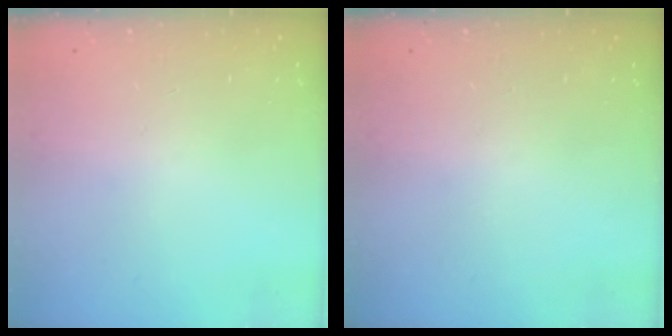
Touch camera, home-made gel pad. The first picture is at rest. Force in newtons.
{"total": 0.0}